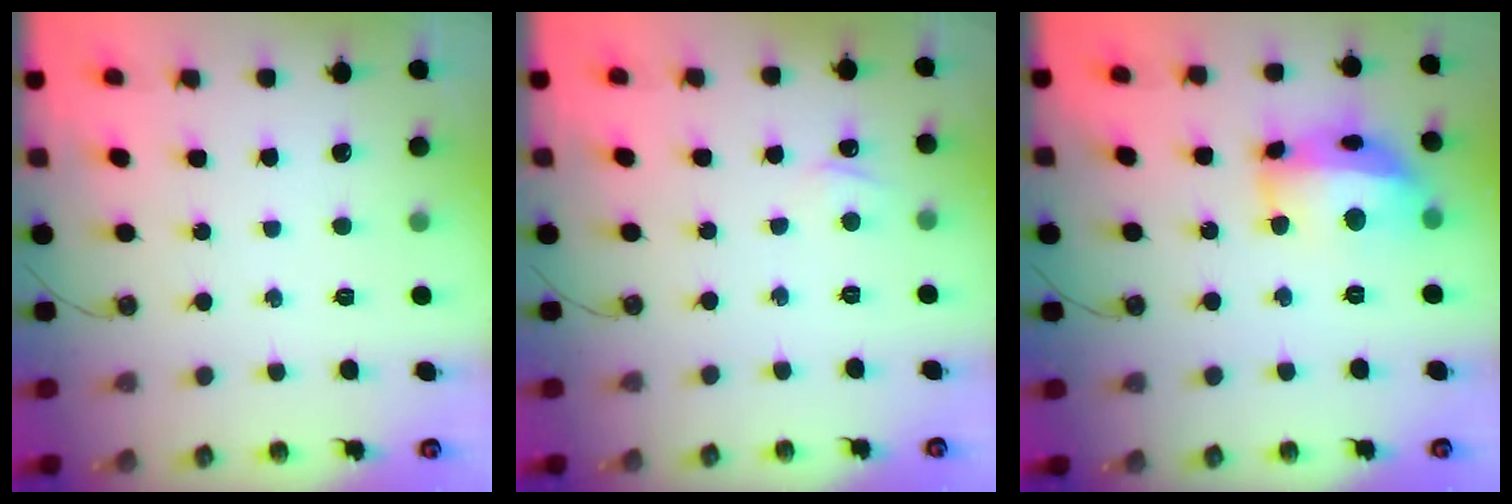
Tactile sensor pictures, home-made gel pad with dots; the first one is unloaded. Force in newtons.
{"total": 2.4, "press": 2.4, "slide": 0.3}
{"total": 17.0, "press": 16.9, "slide": 1.9}